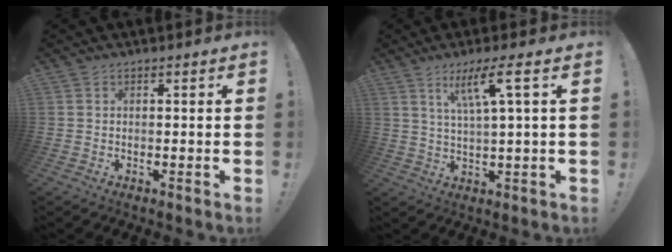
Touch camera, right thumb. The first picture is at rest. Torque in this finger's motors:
{"motor_torque": [0.03, 0.04, 0.21, 0.13, 0.05]}